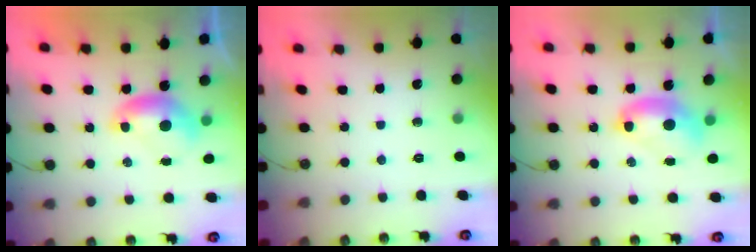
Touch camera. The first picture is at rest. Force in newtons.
{"total": 0.0}
{"total": 2.7, "press": 2.7, "slide": 0.1}